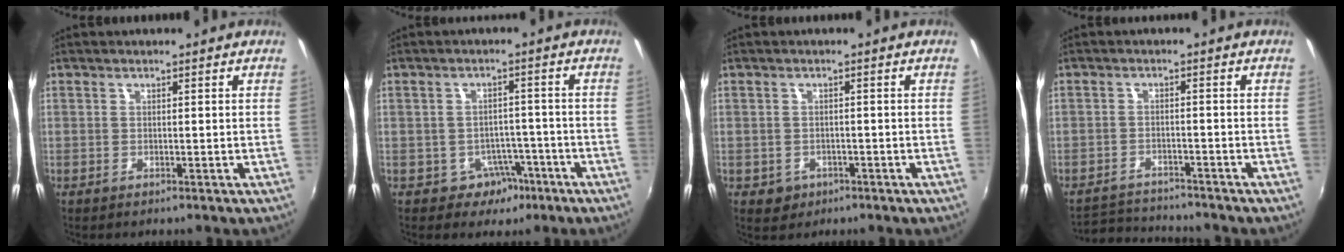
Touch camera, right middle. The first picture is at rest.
{"total": 5.1, "force": [-2.9, 4.0, 1.1], "torque": [-0.031, 0.015, -0.030]}
{"total": 3.3, "force": [-1.3, 2.9, 0.9], "torque": [-0.027, -0.002, -0.013]}
{"total": 6.7, "force": [-6.6, 0.8, 0.7], "torque": [-0.036, 0.003, -0.113]}